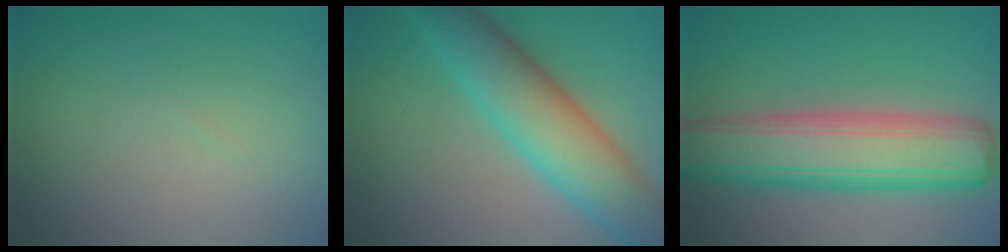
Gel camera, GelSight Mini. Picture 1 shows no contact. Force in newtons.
{"total": 7.9, "press": 7.9, "slide": 0.3}
{"total": 8.8, "press": 8.8, "slide": 0.4}